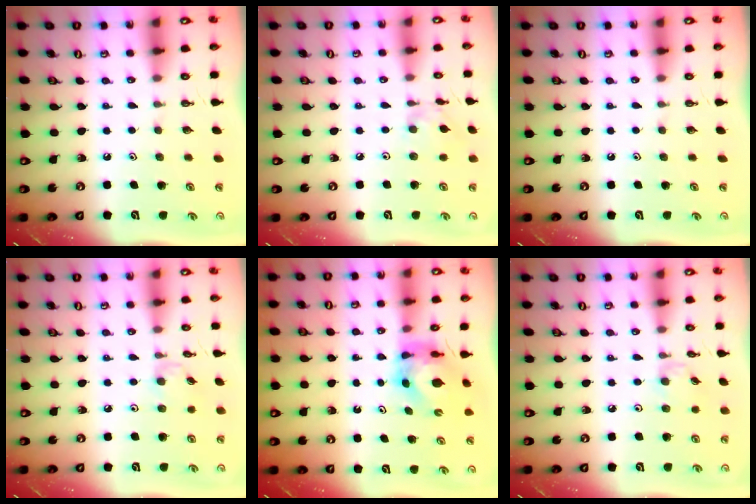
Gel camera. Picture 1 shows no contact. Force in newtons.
{"total": 3.1, "press": 3.1, "slide": 0.3}
{"total": 0.0}
{"total": 3.0, "press": 3.0, "slide": 0.4}
{"total": 5.0, "press": 4.9, "slide": 0.4}
{"total": 2.5, "press": 2.5, "slide": 0.4}